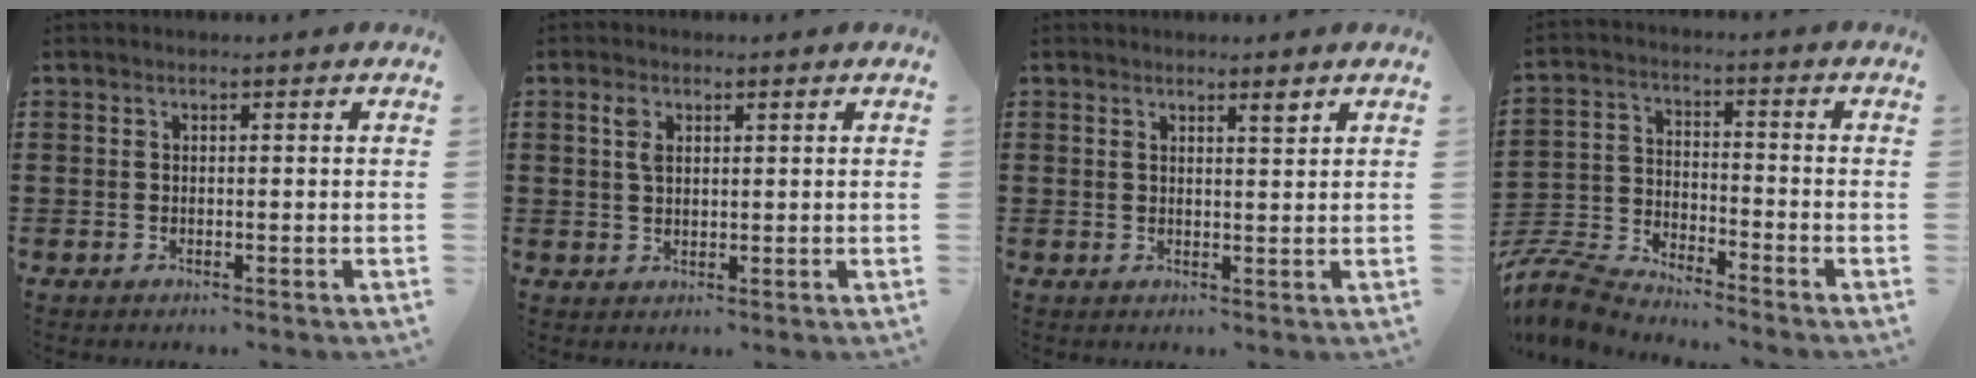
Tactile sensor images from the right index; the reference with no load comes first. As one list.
[{"total": 2.6, "force": [1.0, 1.3, 2.0], "torque": [-0.044, 0.005, 0.017]}, {"total": 1.8, "force": [1.3, 0.2, 1.3], "torque": [-0.018, -0.002, 0.021]}, {"total": 6.7, "force": [-6.6, 0.7, 1.3], "torque": [-0.058, -0.006, -0.139]}]